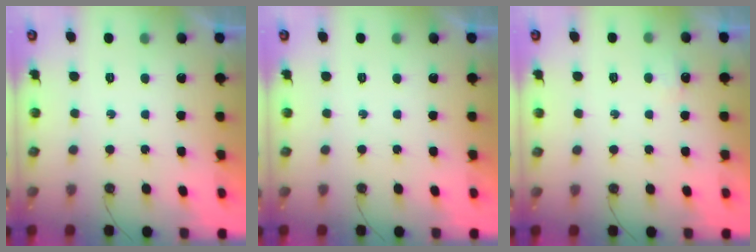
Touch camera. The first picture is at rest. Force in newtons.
{"total": 0.0}
{"total": 2.9, "press": 2.8, "slide": 0.5}